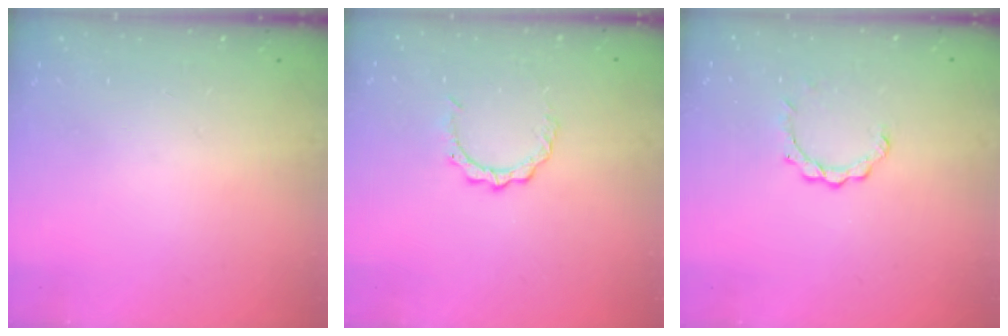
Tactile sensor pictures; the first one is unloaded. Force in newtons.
{"total": 2.9, "press": 2.9, "slide": 0.2}
{"total": 3.6, "press": 3.6, "slide": 0.3}